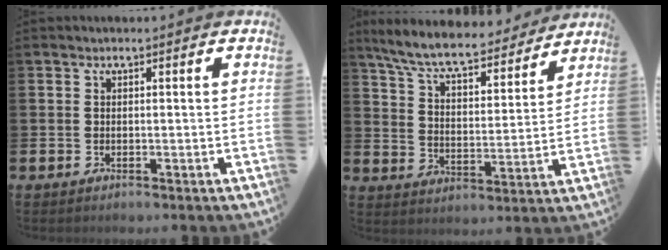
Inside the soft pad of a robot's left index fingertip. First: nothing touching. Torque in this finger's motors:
{"motor_torque": [1.09, -1.05, 0.61, 0.21]}